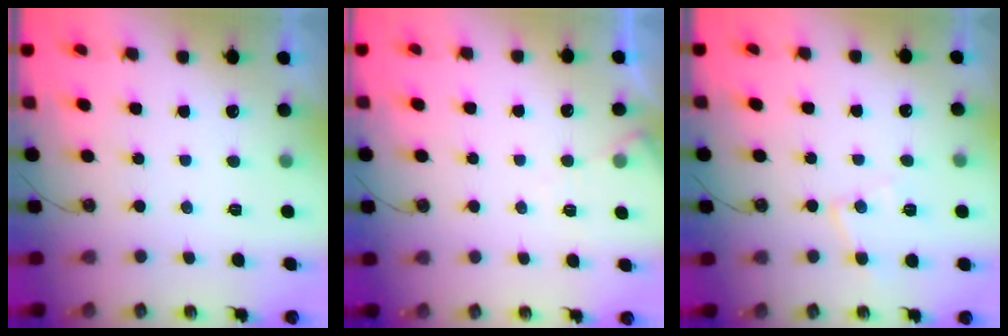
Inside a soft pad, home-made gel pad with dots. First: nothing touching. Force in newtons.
{"total": 5.4, "press": 5.3, "slide": 0.7}
{"total": 8.2, "press": 8.2, "slide": 0.6}